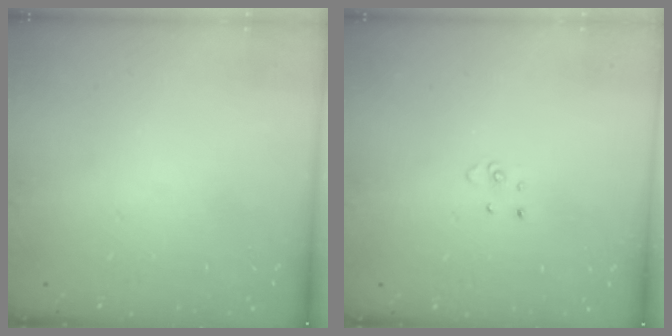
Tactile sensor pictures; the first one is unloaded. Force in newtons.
{"total": 2.9, "press": 2.9, "slide": 0.2}